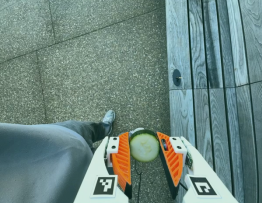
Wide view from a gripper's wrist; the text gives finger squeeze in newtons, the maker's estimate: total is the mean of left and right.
{"total": 11.0, "left": 10.8, "right": 11.1}